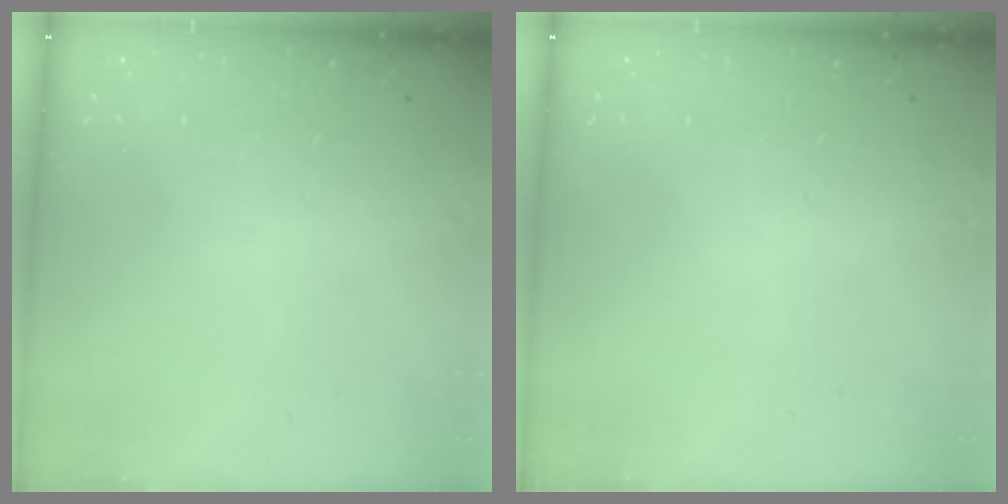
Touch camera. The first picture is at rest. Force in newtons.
{"total": 0.0}